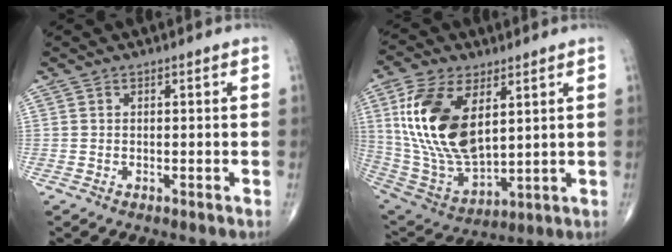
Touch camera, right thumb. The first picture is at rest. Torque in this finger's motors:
{"motor_torque": [1.13, 3.52, 2.07, 0.70, 0.70]}